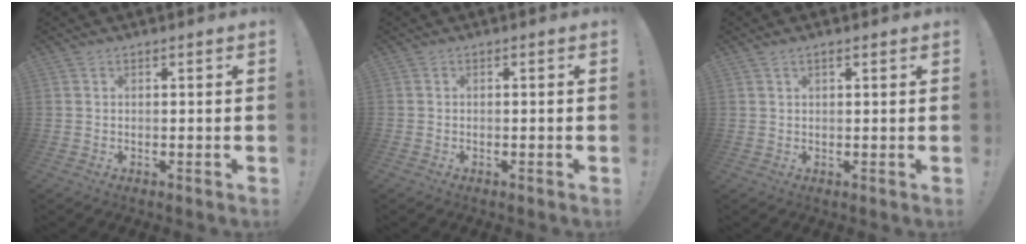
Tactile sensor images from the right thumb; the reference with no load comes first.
{"total": 1.2, "force": [-0.5, -0.3, 1.0], "torque": [-0.024, 0.002, -0.009]}
{"total": 1.7, "force": [1.1, 0.6, 1.2], "torque": [-0.021, 0.000, 0.019]}